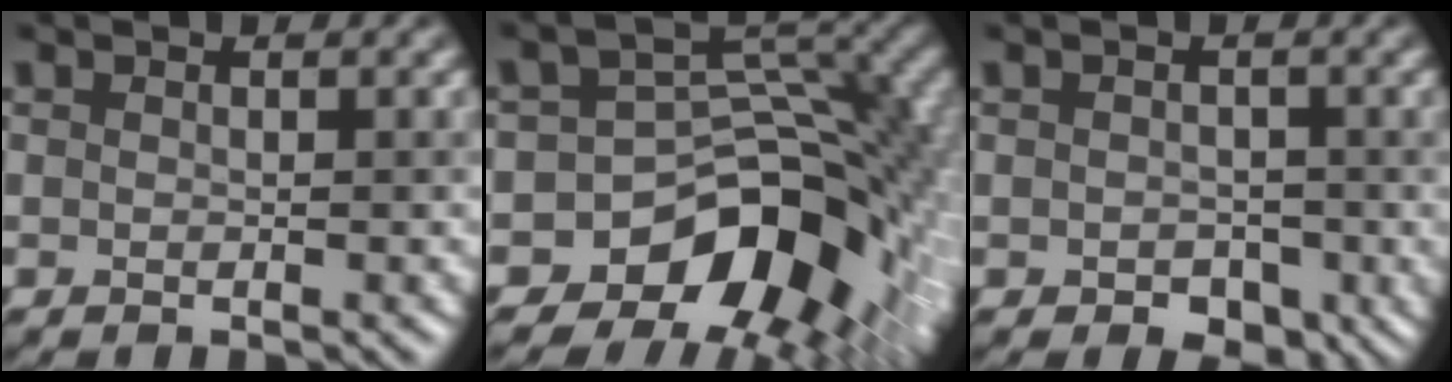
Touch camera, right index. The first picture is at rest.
{"total": 11.3, "force": [-5.0, 8.0, 6.3], "torque": [-0.066, 0.011, -0.086]}
{"total": 2.0, "force": [-0.6, 1.6, 1.0], "torque": [-0.014, -0.007, -0.012]}